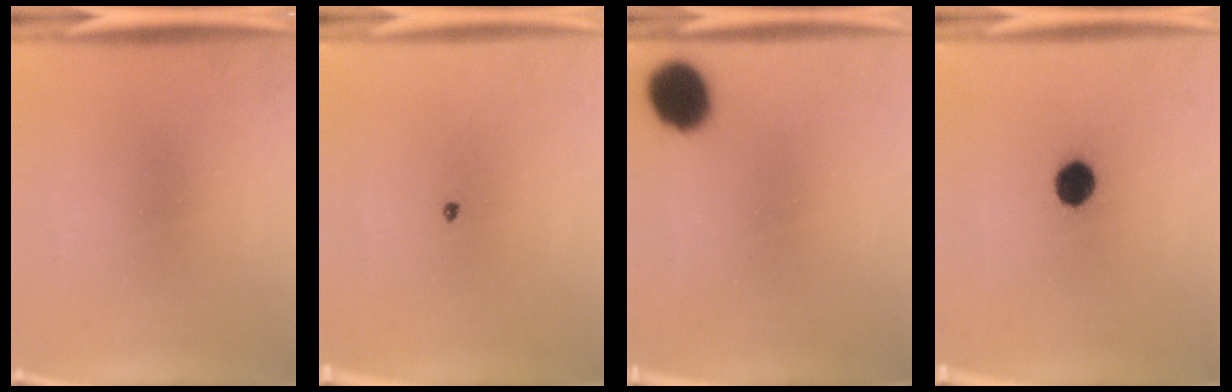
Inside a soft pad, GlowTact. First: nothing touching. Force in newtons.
{"total": 0.6}
{"total": 11.5}
{"total": 6.7}